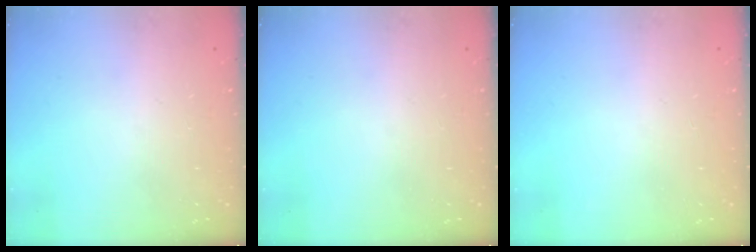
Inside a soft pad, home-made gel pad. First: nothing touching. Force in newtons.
{"total": 0.0}
{"total": 0.0}